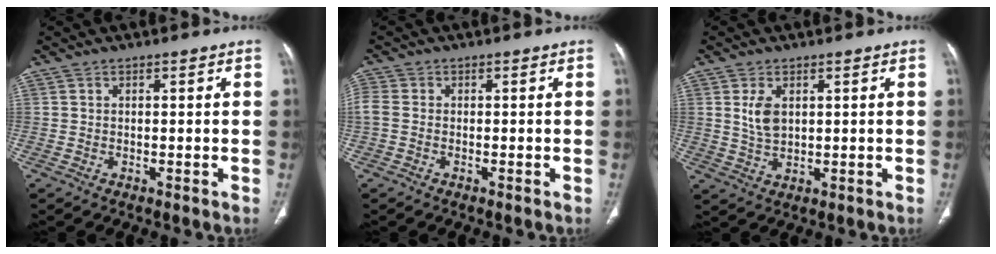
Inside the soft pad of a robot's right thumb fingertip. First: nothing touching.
{"total": 3.1, "force": [-0.5, 2.3, 2.0], "torque": [-0.060, 0.004, -0.014]}
{"total": 4.7, "force": [1.3, 2.7, 3.6], "torque": [-0.067, -0.007, 0.033]}